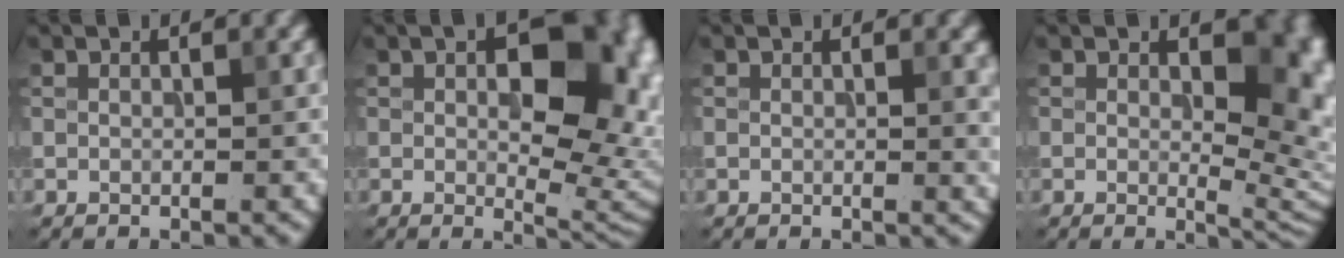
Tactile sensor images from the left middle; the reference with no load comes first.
{"total": 12.5, "force": [1.5, 6.1, 10.8], "torque": [-0.108, 0.013, 0.022]}
{"total": 1.3, "force": [0.3, 0.4, 1.2], "torque": [-0.012, -0.003, 0.004]}
{"total": 9.4, "force": [1.8, 4.9, 7.8], "torque": [-0.073, -0.007, 0.030]}